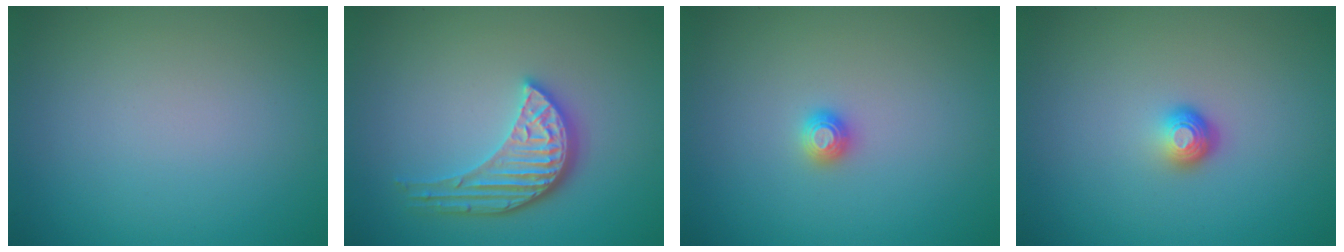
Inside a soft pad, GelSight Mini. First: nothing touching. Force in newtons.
{"total": 4.3, "press": 3.6, "slide": 2.4}
{"total": 1.2, "press": 1.2, "slide": 0.1}
{"total": 1.8, "press": 1.1, "slide": 1.5}